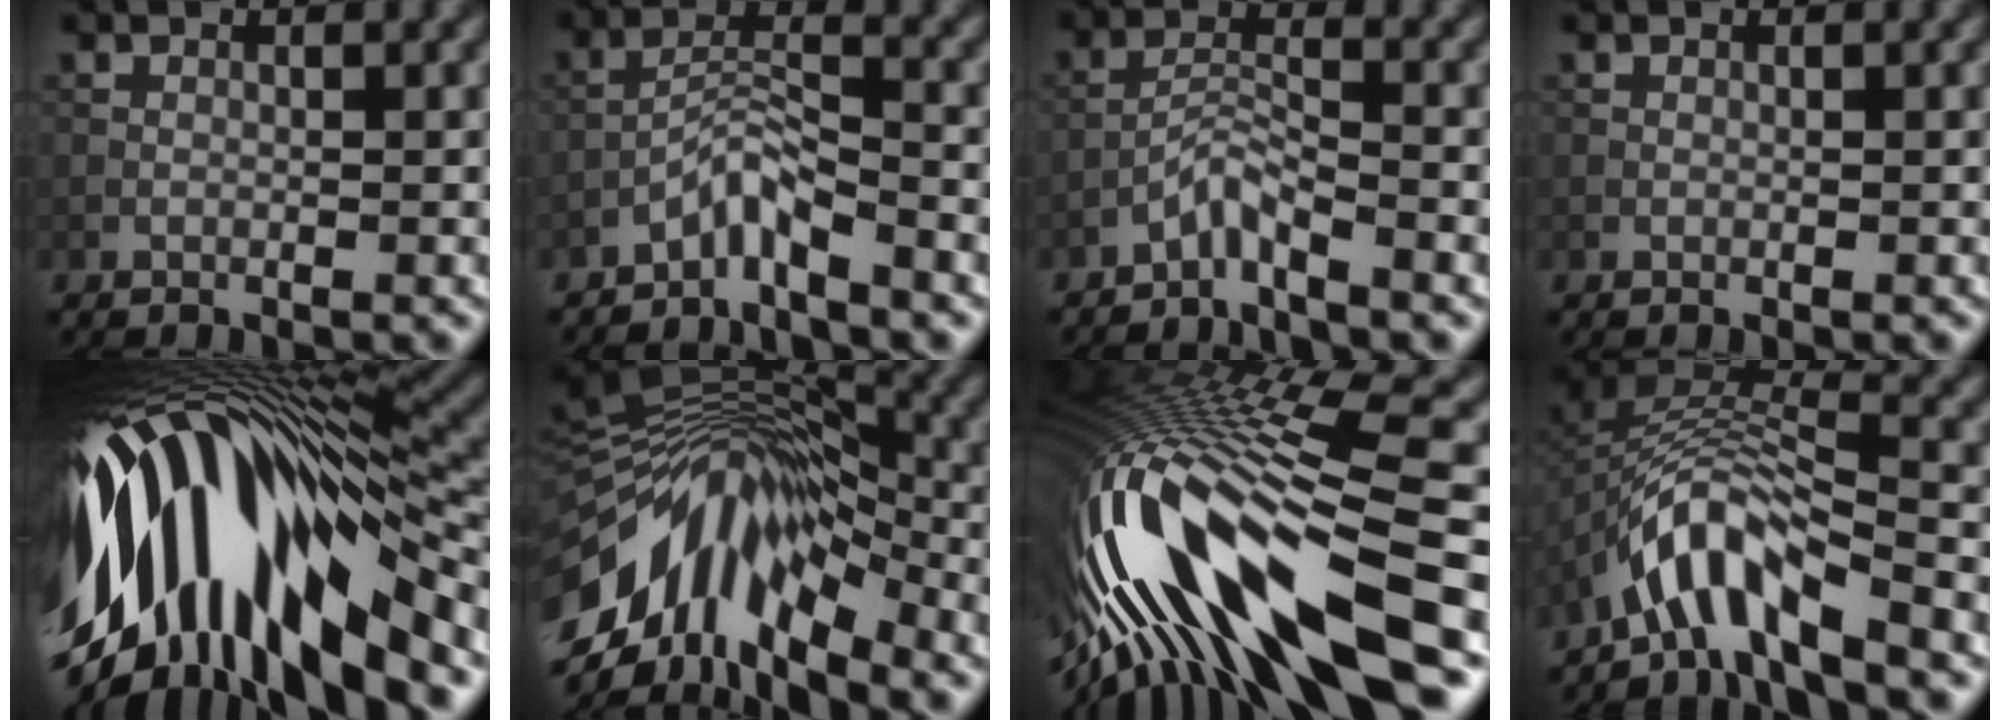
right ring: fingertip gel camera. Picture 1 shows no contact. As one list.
[{"total": 2.6, "force": [-2.0, 0.3, 1.5], "torque": [-0.033, 0.013, -0.041]}, {"total": 2.1, "force": [-1.8, 0.0, 1.1], "torque": [-0.025, 0.009, -0.039]}, {"total": 0.0}, {"total": 16.1, "force": [-3.5, 7.6, 13.8], "torque": [-0.260, -0.015, -0.047]}, {"total": 13.4, "force": [-4.2, 6.7, 10.7], "torque": [-0.192, 0.022, -0.084]}, {"total": 17.0, "force": [-4.1, 4.3, 15.9], "torque": [-0.297, 0.005, -0.060]}, {"total": 6.6, "force": [-3.9, 2.1, 4.9], "torque": [-0.083, 0.007, -0.078]}]